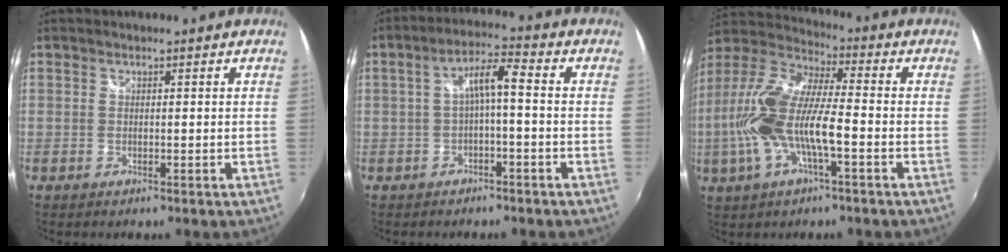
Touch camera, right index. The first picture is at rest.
{"total": 5.2, "force": [-1.2, 0.8, 5.0], "torque": [-0.101, 0.012, -0.017]}
{"total": 16.4, "force": [-3.5, 4.5, 15.4], "torque": [-0.313, -0.003, -0.069]}